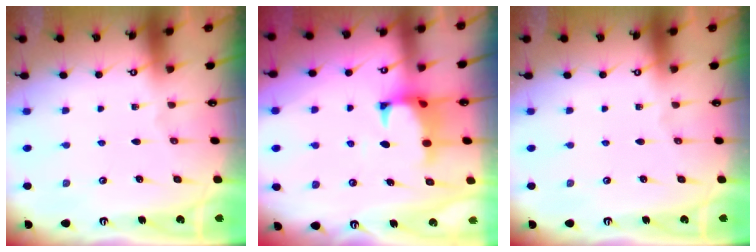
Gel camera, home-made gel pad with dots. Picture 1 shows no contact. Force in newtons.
{"total": 1.0, "press": 0.1, "slide": 1.0}
{"total": 0.0}